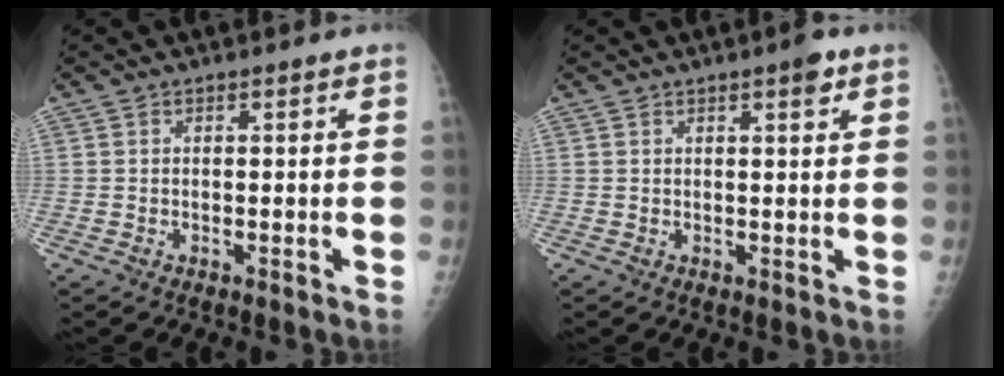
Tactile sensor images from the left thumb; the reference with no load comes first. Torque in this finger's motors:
{"motor_torque": [0.43, 0.52, 0.58, -0.06, 0.03]}